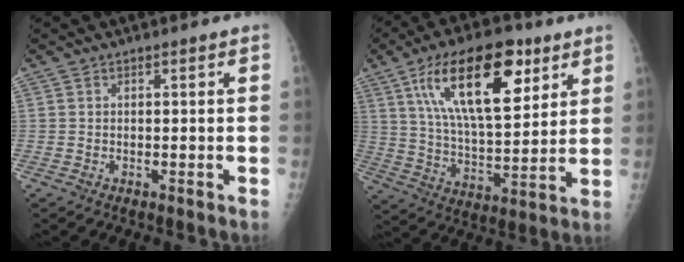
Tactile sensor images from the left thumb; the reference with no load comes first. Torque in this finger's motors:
{"motor_torque": [0.80, 0.67, 1.96, -0.80, 0.43]}